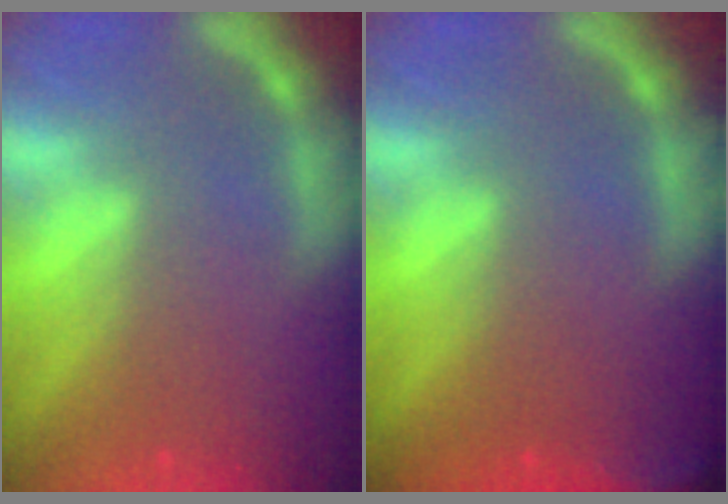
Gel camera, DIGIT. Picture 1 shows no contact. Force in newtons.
{"total": 2.9}